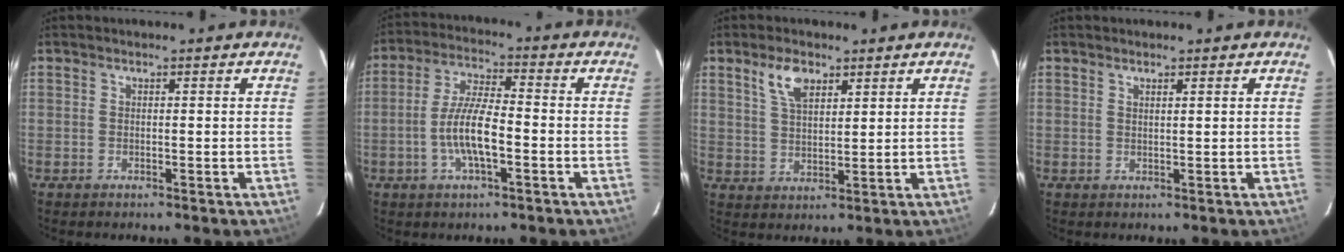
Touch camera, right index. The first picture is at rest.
{"total": 8.8, "force": [-2.6, 2.2, 8.1], "torque": [-0.165, 0.006, -0.048]}
{"total": 6.0, "force": [3.6, 2.9, 3.9], "torque": [-0.073, 0.007, 0.070]}
{"total": 1.0, "force": [0.8, 0.0, 0.6], "torque": [-0.012, 0.000, 0.014]}